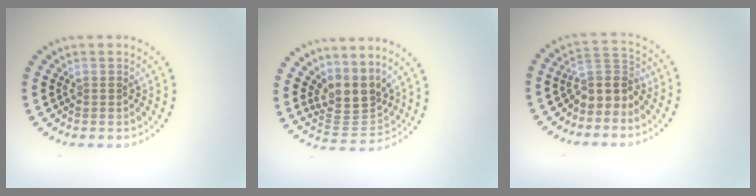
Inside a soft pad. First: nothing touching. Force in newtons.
{"total": 3.5, "press": 2.5, "slide": 2.5}
{"total": 3.3, "press": 2.5, "slide": 2.1}